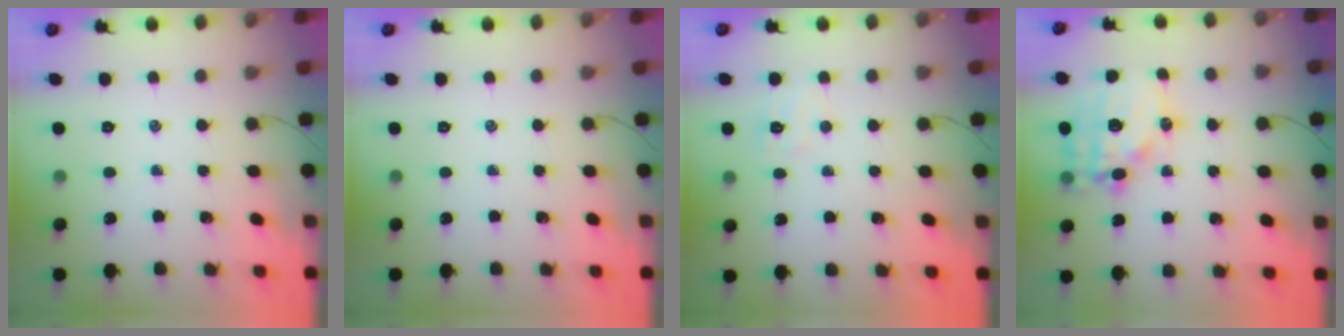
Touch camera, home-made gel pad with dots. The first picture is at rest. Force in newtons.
{"total": 0.0}
{"total": 4.5, "press": 4.4, "slide": 1.2}
{"total": 14.9, "press": 14.5, "slide": 3.4}